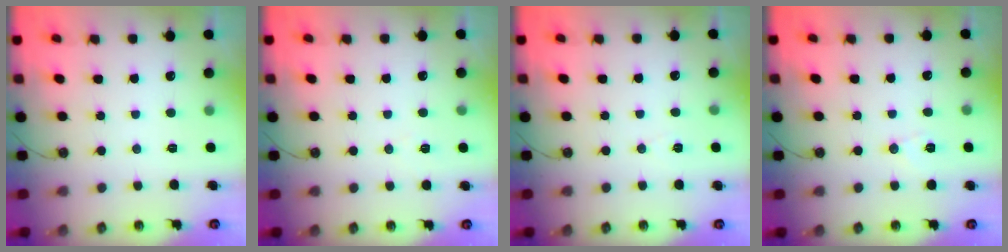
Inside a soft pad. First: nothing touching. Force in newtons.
{"total": 6.0, "press": 4.4, "slide": 4.2}
{"total": 5.0, "press": 2.2, "slide": 4.4}
{"total": 5.9, "press": 5.8, "slide": 1.1}